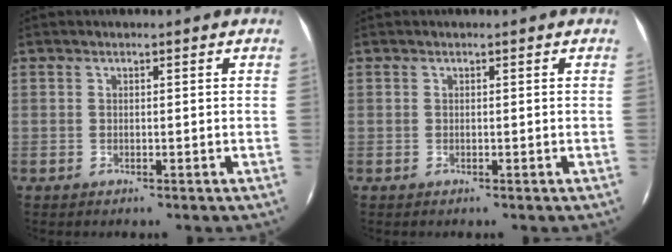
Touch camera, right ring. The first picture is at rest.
{"total": 0.0}